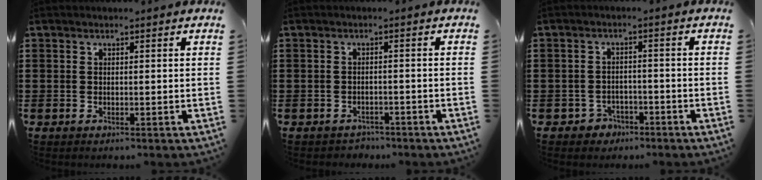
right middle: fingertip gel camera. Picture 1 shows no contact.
{"total": 1.4, "force": [-1.4, 0.4, -0.1], "torque": [-0.007, -0.002, -0.031]}
{"total": 2.4, "force": [-2.1, 1.1, 0.1], "torque": [-0.013, -0.001, -0.045]}